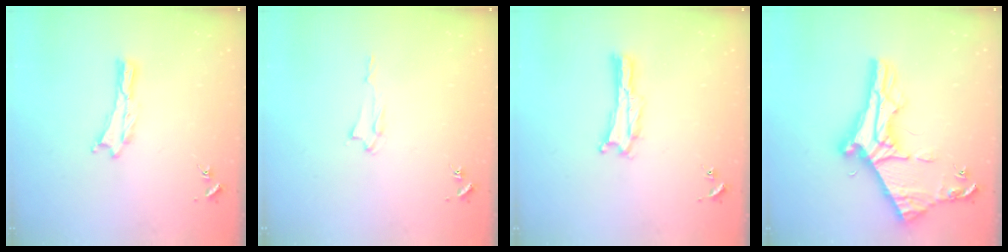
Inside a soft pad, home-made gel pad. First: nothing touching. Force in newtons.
{"total": 1.3, "press": 1.3, "slide": 0.2}
{"total": 0.0}
{"total": 10.5, "press": 10.4, "slide": 1.0}